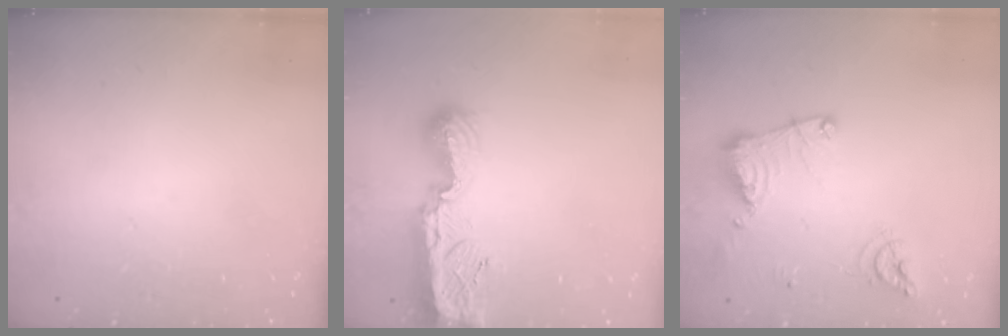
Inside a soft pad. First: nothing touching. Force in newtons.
{"total": 12.6, "press": 12.5, "slide": 1.0}
{"total": 13.6, "press": 13.5, "slide": 1.5}